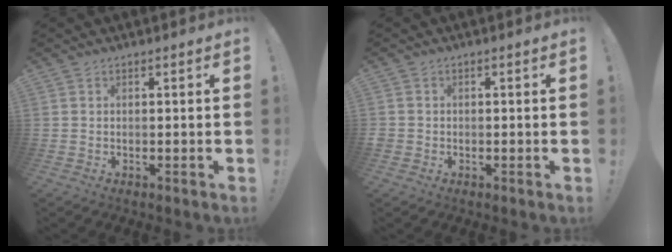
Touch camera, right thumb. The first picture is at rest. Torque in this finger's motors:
{"motor_torque": [-0.12, 0.04, -0.02, 0.07, -0.02]}